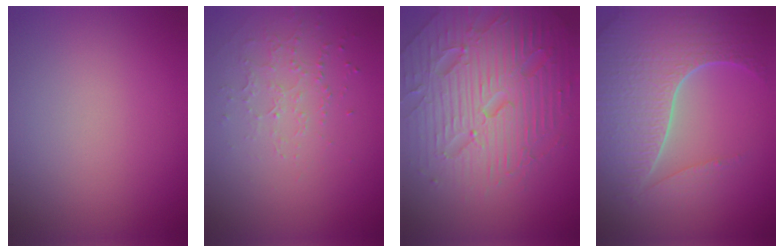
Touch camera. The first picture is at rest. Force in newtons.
{"total": 1.3, "press": 1.0, "slide": 0.8}
{"total": 7.4, "press": 7.3, "slide": 1.6}
{"total": 7.1, "press": 5.2, "slide": 4.9}